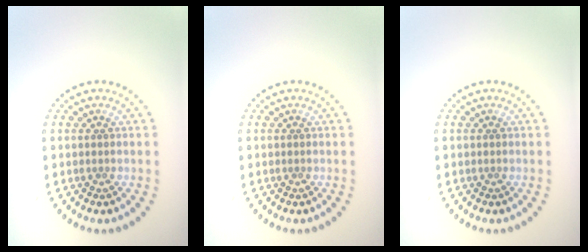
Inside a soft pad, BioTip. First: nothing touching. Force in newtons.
{"total": 0.0}
{"total": 0.0}